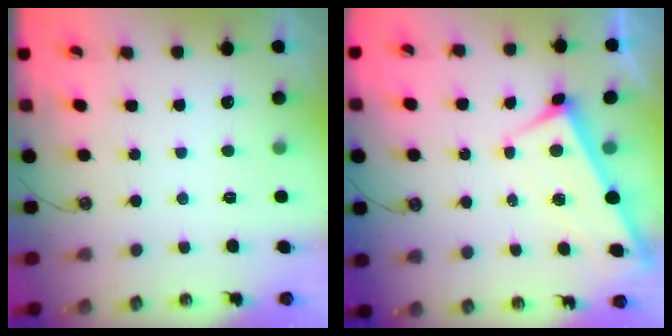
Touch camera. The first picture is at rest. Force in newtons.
{"total": 3.0, "press": 3.0, "slide": 0.0}